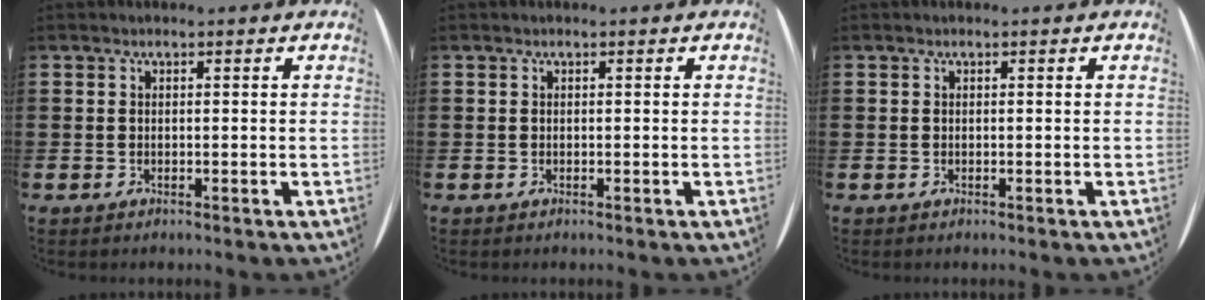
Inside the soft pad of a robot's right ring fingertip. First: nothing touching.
{"total": 0.0}
{"total": 0.0}